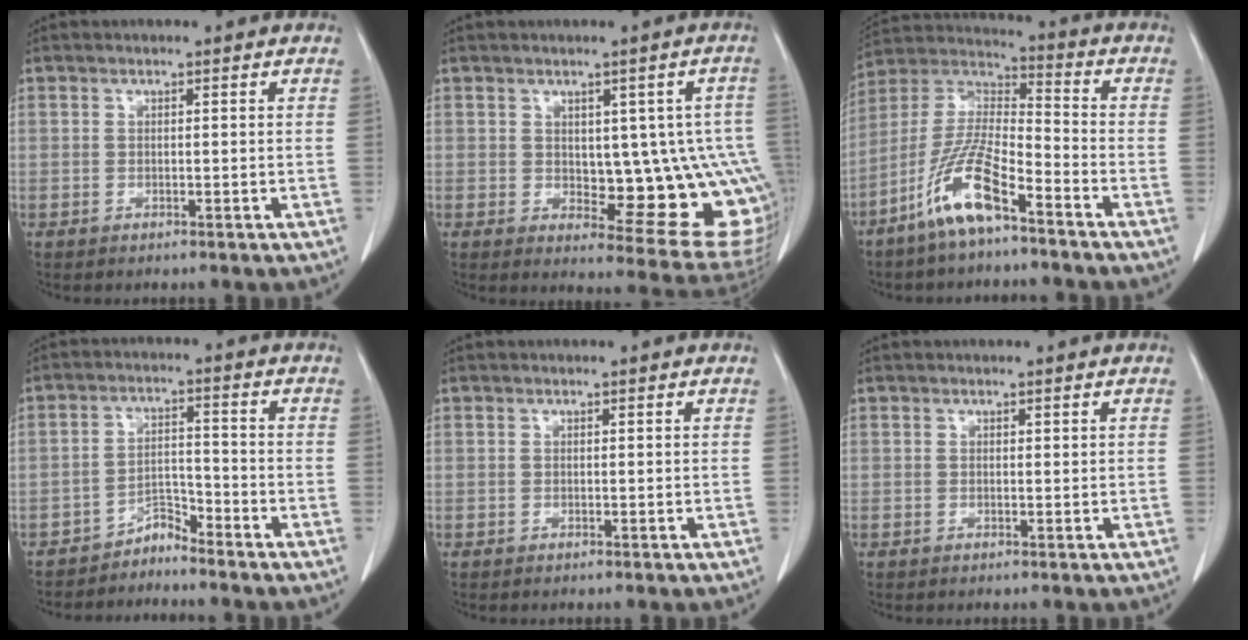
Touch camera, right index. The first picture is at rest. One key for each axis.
{"total": 14.0, "fx": -0.4, "fy": 5.5, "fz": 12.9, "tx": -0.116, "ty": 0.008, "tz": 0.011}
{"total": 12.0, "fx": -7.3, "fy": 2.0, "fz": 9.3, "tx": -0.200, "ty": -0.011, "tz": -0.147}
{"total": 3.1, "fx": -3.0, "fy": 0.6, "fz": -0.1, "tx": 0.012, "ty": 0.000, "tz": -0.052}
{"total": 0.0}
{"total": 0.0}